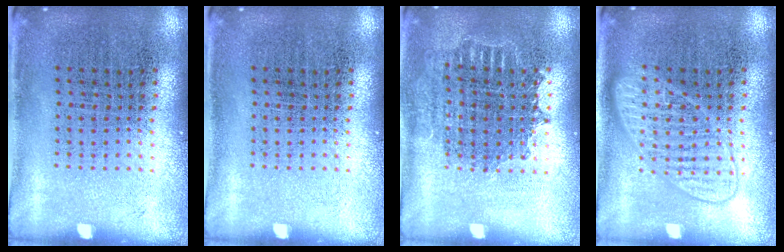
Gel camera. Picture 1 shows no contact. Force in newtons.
{"total": 0.0}
{"total": 1.2, "press": 1.1, "slide": 0.5}
{"total": 2.8, "press": 2.7, "slide": 0.4}